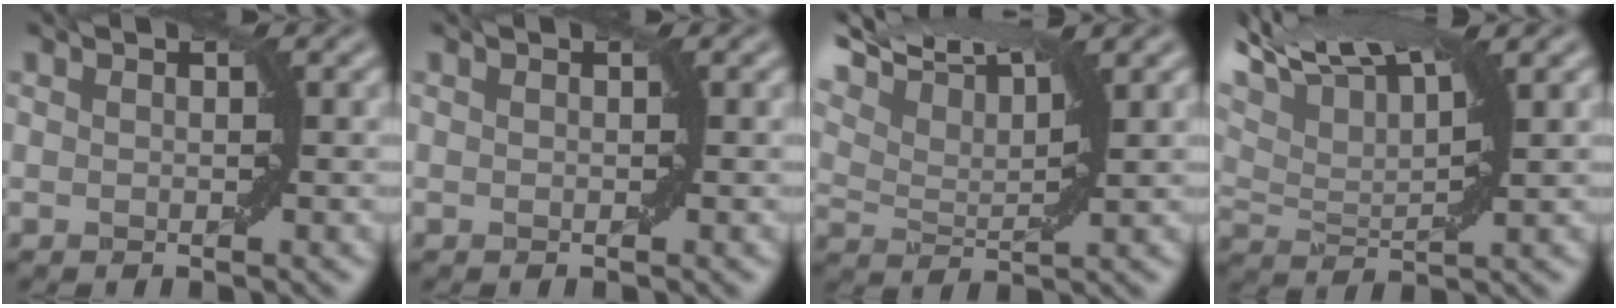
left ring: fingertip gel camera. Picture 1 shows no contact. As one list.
[{"total": 0.0}, {"total": 8.0, "force": [6.9, 1.5, 3.8], "torque": [-0.092, 0.026, 0.103]}, {"total": 9.7, "force": [6.7, 3.1, 6.3], "torque": [-0.125, 0.036, 0.108]}]